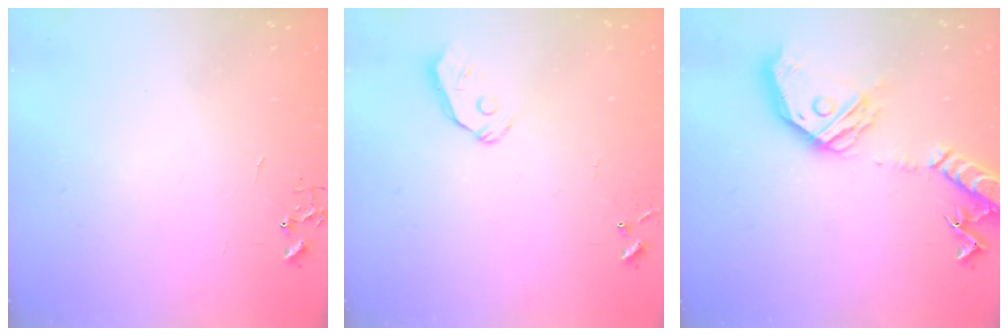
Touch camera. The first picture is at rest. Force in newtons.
{"total": 5.3, "press": 5.3, "slide": 0.4}
{"total": 21.3, "press": 21.1, "slide": 3.1}